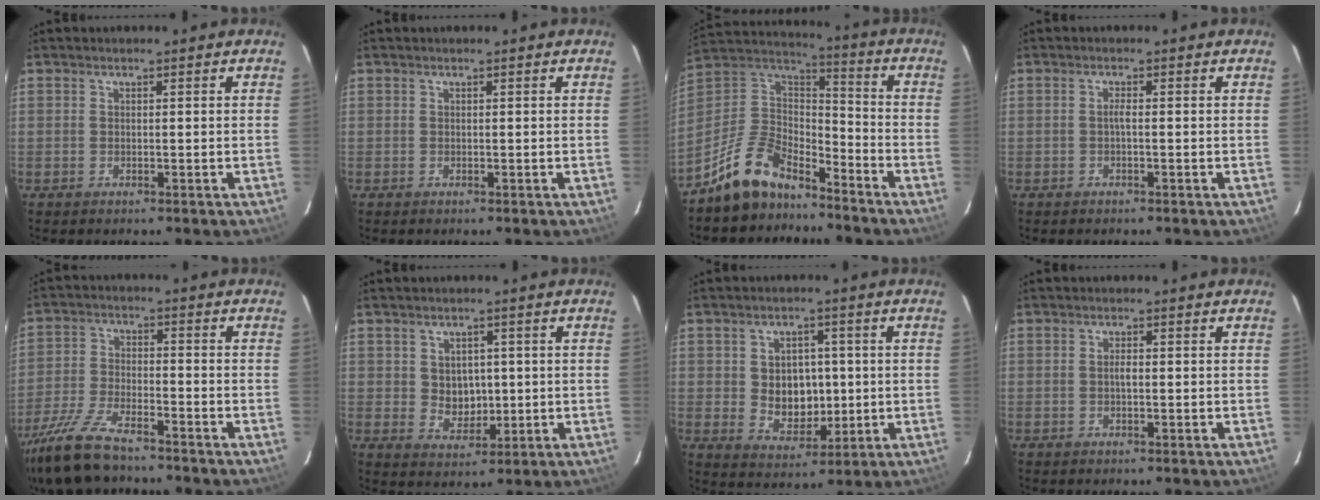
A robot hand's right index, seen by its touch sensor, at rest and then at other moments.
{"total": 0.0}
{"total": 14.8, "force": [-11.5, 6.7, 6.5], "torque": [-0.161, 0.024, -0.205]}
{"total": 1.0, "force": [-0.3, 0.0, 1.0], "torque": [-0.018, 0.004, -0.007]}
{"total": 14.1, "force": [-11.3, 4.0, 7.4], "torque": [-0.172, -0.023, -0.216]}
{"total": 5.1, "force": [0.4, 4.4, 2.7], "torque": [-0.044, 0.002, 0.018]}
{"total": 8.0, "force": [0.1, 6.4, 4.9], "torque": [-0.090, 0.004, 0.019]}
{"total": 1.0, "force": [-0.2, 0.4, 0.9], "torque": [-0.018, 0.004, -0.004]}